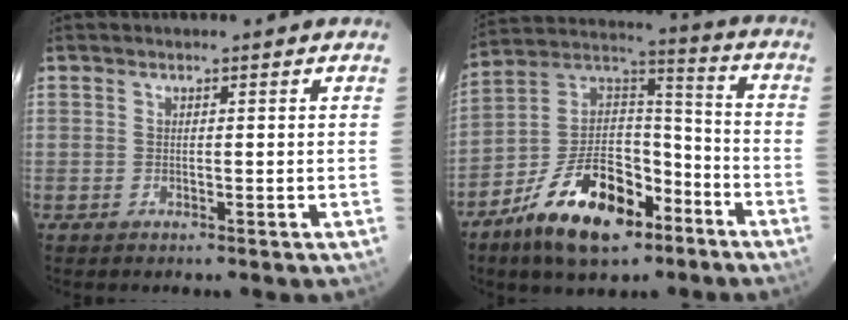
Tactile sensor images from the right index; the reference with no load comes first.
{"total": 20.4, "force": [-11.7, 10.5, 13.0], "torque": [-0.253, 0.027, -0.193]}